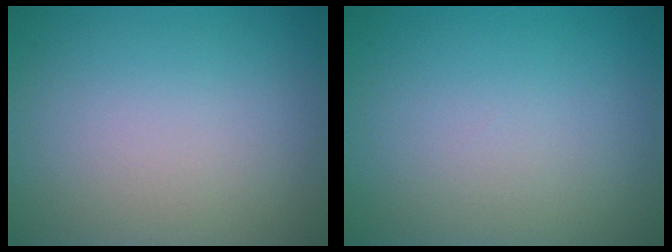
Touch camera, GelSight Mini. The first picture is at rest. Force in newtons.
{"total": 0.0}